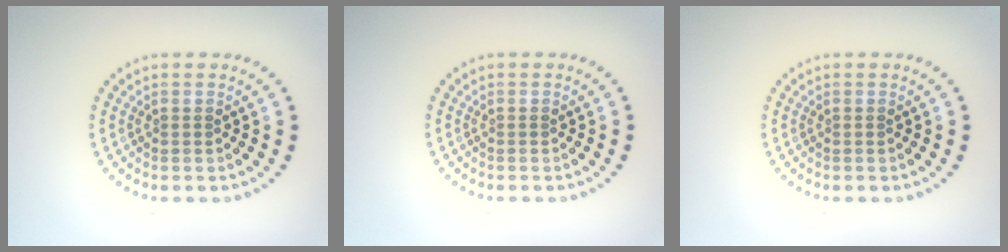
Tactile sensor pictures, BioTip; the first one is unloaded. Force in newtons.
{"total": 0.0}
{"total": 0.0}